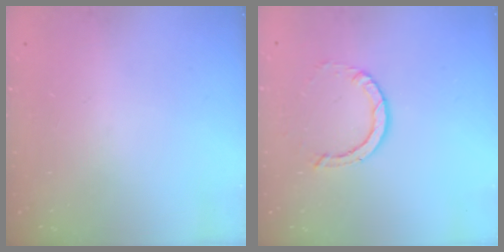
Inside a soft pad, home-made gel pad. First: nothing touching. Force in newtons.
{"total": 2.9, "press": 2.9, "slide": 0.2}